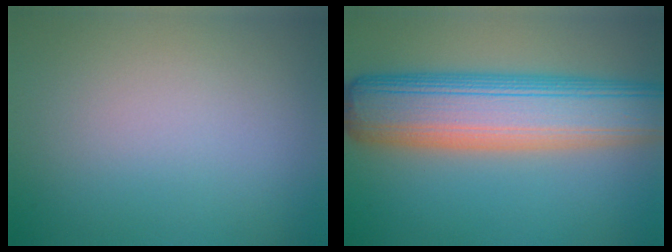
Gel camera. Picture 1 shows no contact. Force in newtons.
{"total": 11.6, "press": 11.6, "slide": 0.3}